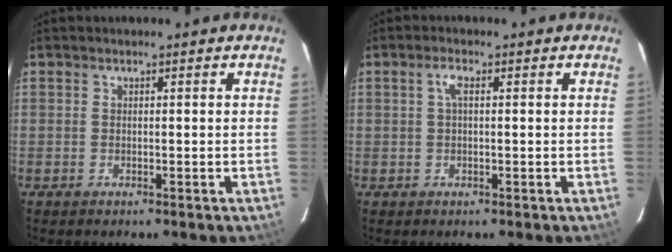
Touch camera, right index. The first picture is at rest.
{"total": 2.0, "force": [0.4, 0.5, 1.8], "torque": [-0.039, 0.007, 0.006]}